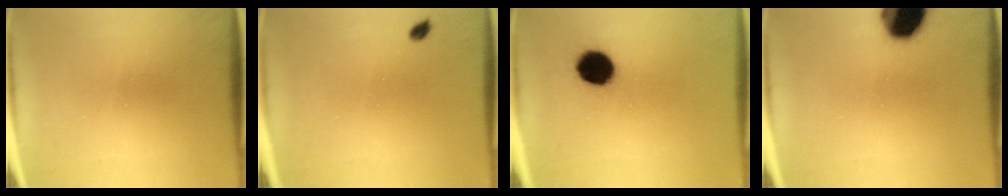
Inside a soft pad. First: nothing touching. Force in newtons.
{"total": 1.0}
{"total": 9.5}
{"total": 15.0}